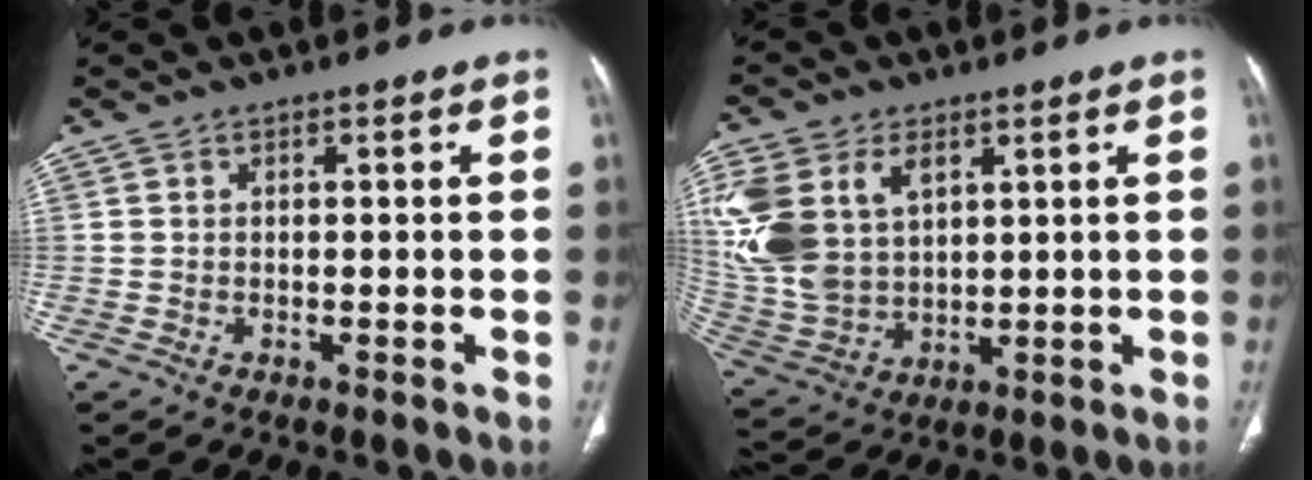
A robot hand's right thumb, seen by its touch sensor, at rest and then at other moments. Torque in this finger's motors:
{"motor_torque": [0.86, 3.22, 1.14, 1.34, 0.19]}